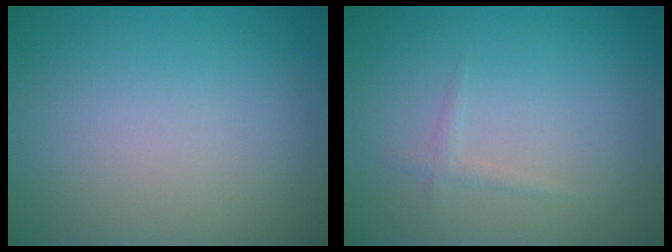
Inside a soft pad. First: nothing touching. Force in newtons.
{"total": 0.8, "press": 0.8, "slide": 0.0}